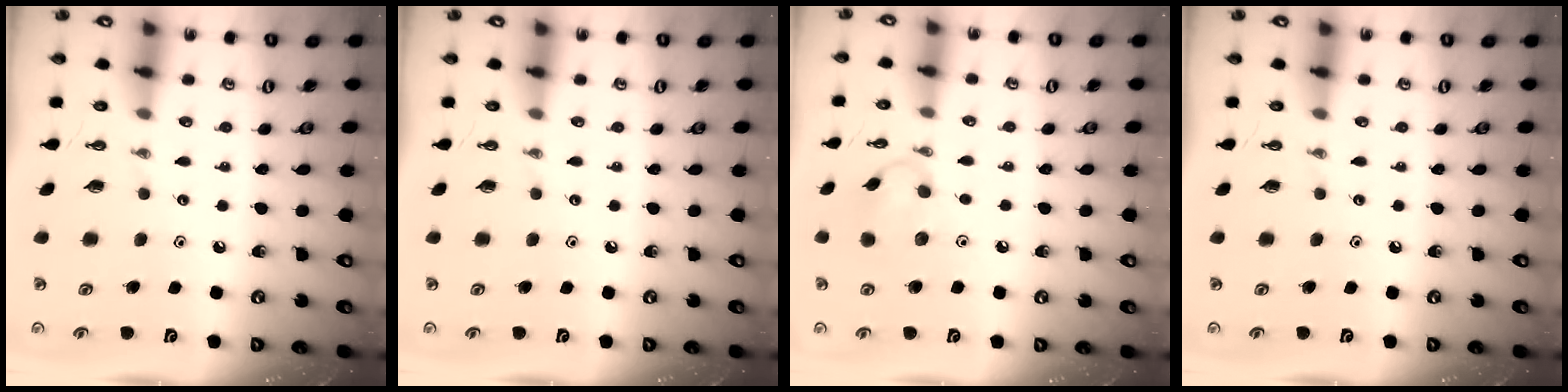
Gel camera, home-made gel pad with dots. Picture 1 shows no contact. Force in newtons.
{"total": 0.0}
{"total": 8.1, "press": 7.7, "slide": 2.7}
{"total": 0.0}